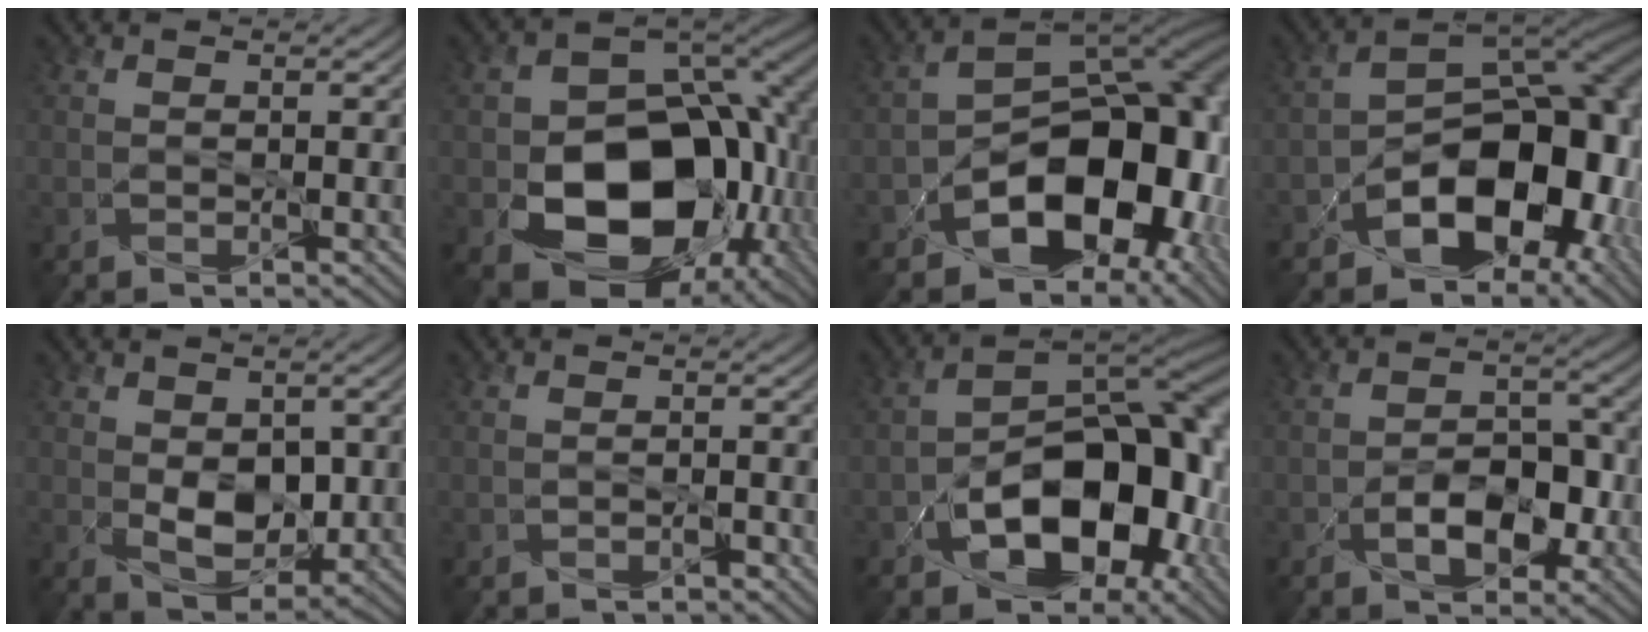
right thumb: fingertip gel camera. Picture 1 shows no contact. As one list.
[{"total": 17.6, "force": [-4.6, 12.3, 11.7], "torque": [-0.168, -0.053, -0.050]}, {"total": 15.9, "force": [-5.9, 9.3, 11.5], "torque": [-0.143, -0.031, -0.091]}, {"total": 14.5, "force": [-6.1, 8.3, 10.2], "torque": [-0.127, -0.028, -0.101]}, {"total": 6.4, "force": [0.0, 3.8, 5.1], "torque": [-0.102, -0.012, 0.000]}, {"total": 0.7, "force": [-0.5, -0.5, 0.0], "torque": [0.000, -0.003, -0.006]}, {"total": 14.1, "force": [-5.3, 7.9, 10.4], "torque": [-0.133, -0.026, -0.089]}, {"total": 5.5, "force": [-2.4, 2.6, 4.3], "torque": [-0.055, -0.004, -0.036]}]